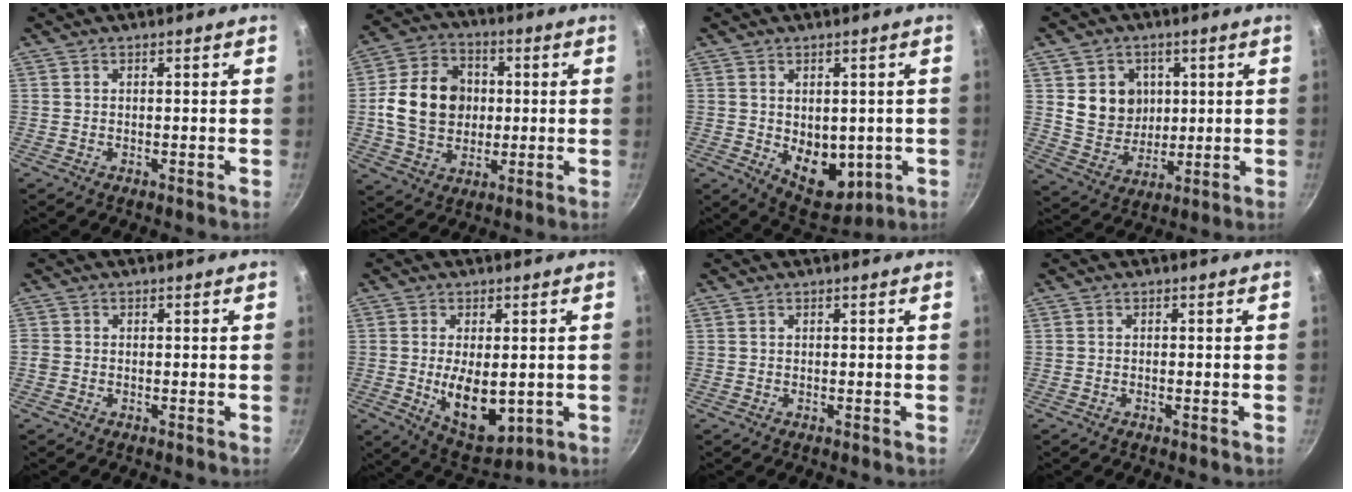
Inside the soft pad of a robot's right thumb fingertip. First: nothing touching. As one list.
[{"total": 15.2, "force": [0.8, 12.2, 9.0], "torque": [-0.139, 0.017, 0.010]}, {"total": 10.0, "force": [-0.9, 6.8, 7.2], "torque": [-0.070, -0.018, 0.009]}, {"total": 10.0, "force": [2.2, 8.7, 4.4], "torque": [-0.047, -0.017, 0.051]}, {"total": 1.5, "force": [-0.4, 1.3, 0.6], "torque": [-0.011, 0.001, -0.010]}, {"total": 10.9, "force": [-1.0, 5.8, 9.2], "torque": [-0.132, -0.014, 0.005]}, {"total": 0.0}, {"total": 0.6, "force": [-0.4, 0.2, 0.4], "torque": [-0.012, 0.004, -0.009]}]